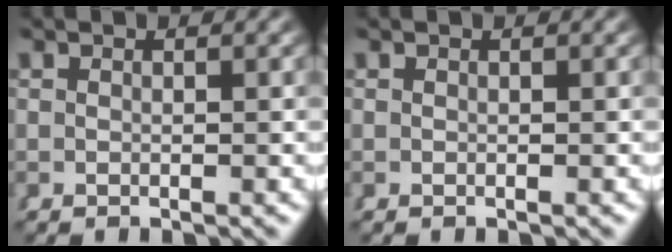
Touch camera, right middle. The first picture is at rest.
{"total": 0.0}